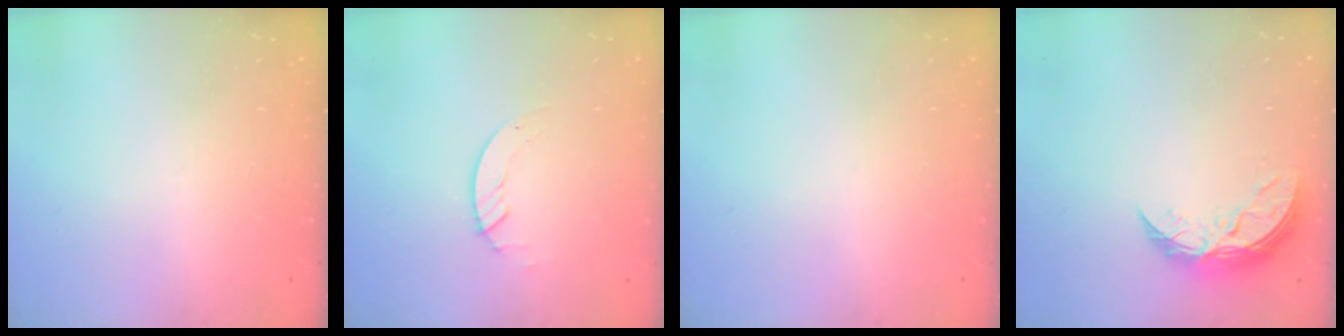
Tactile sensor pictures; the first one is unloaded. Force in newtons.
{"total": 1.3, "press": 1.3, "slide": 0.2}
{"total": 0.0}
{"total": 9.3, "press": 9.3, "slide": 0.5}